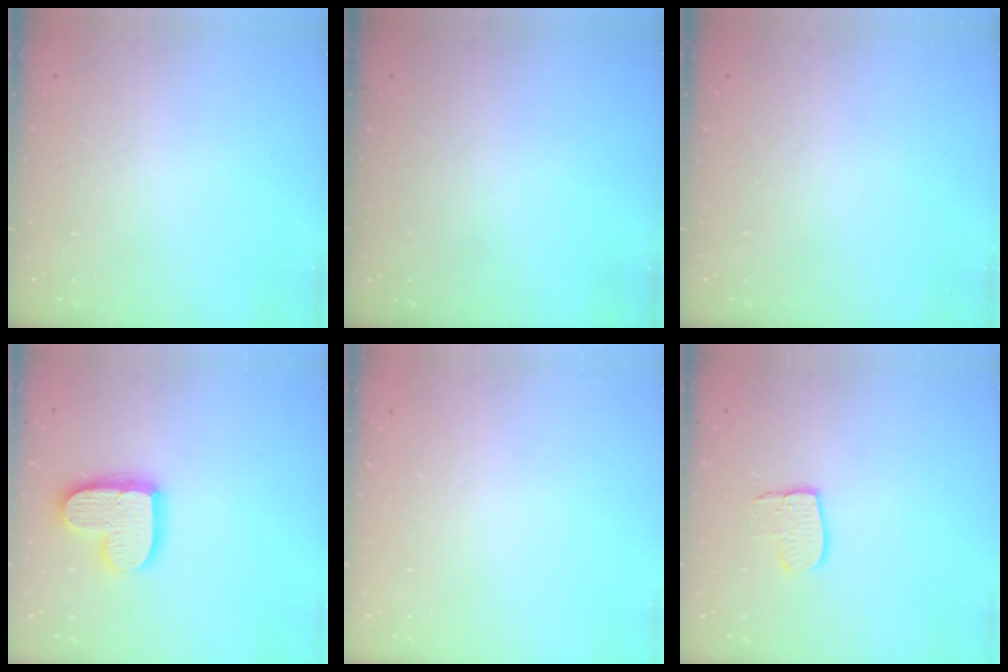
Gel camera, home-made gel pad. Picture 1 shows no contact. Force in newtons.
{"total": 0.0}
{"total": 0.0}
{"total": 14.5, "press": 14.4, "slide": 1.3}
{"total": 0.0}
{"total": 8.3, "press": 8.3, "slide": 0.7}